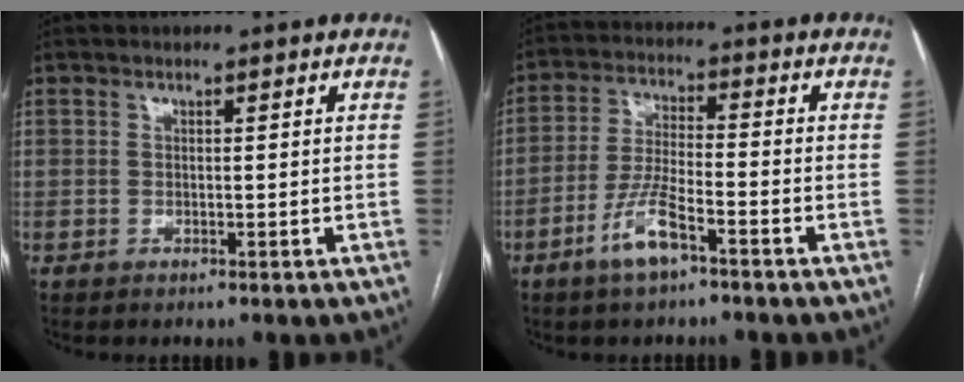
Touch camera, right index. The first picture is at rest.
{"total": 7.2, "force": [-4.2, 1.4, 5.7], "torque": [-0.122, -0.001, -0.080]}